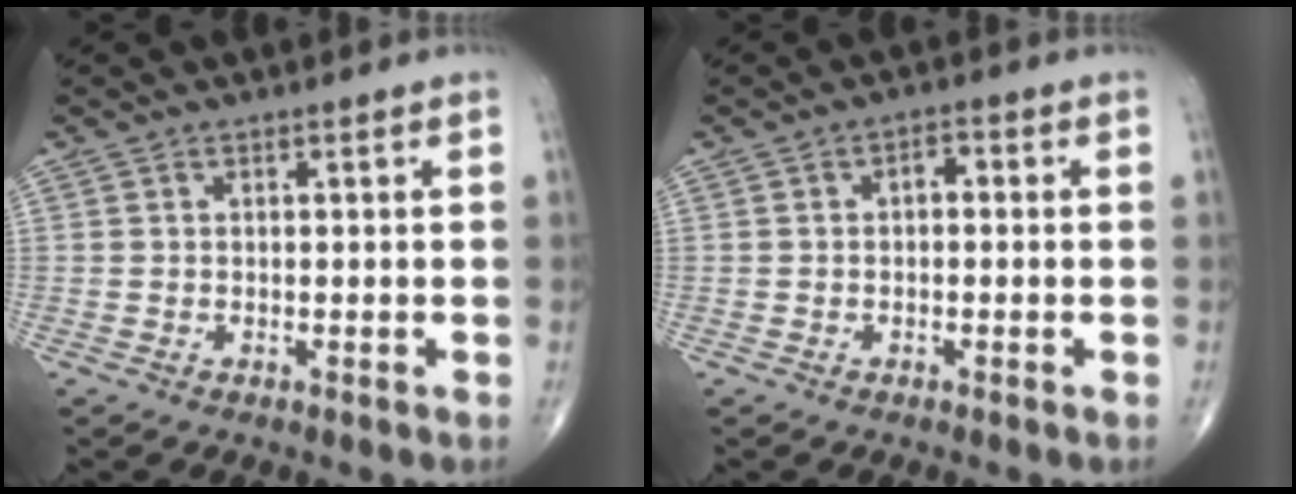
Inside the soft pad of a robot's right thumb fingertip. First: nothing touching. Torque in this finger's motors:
{"motor_torque": [0.76, 1.75, 0.10, -0.21, -0.01]}